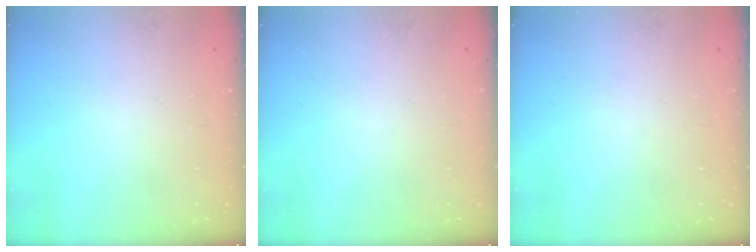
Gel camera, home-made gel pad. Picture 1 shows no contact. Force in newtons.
{"total": 0.0}
{"total": 0.0}